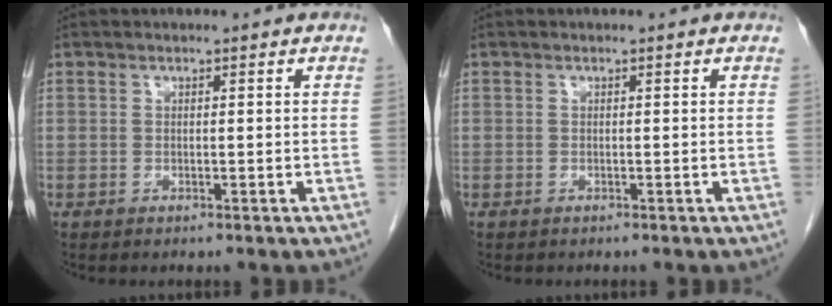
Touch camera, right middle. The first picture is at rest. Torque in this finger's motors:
{"motor_torque": [0.01, -0.01, 0.00, 0.00]}